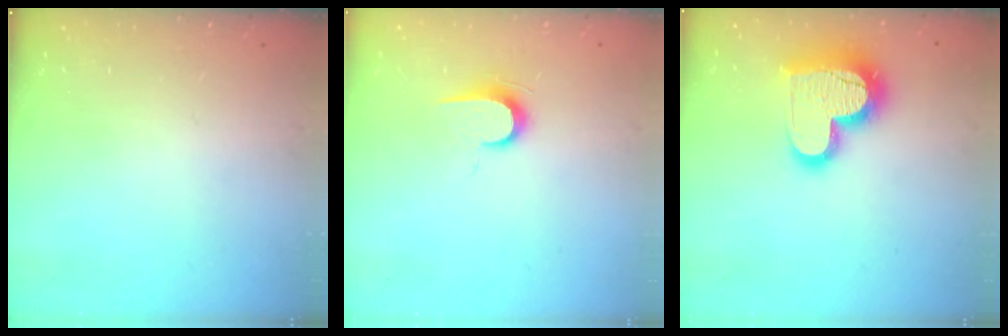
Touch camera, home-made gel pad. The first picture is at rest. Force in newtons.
{"total": 6.4, "press": 6.3, "slide": 0.7}
{"total": 17.8, "press": 17.7, "slide": 1.5}